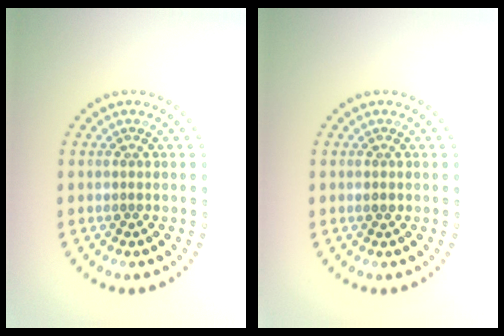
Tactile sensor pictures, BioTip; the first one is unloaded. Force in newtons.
{"total": 0.9, "press": 0.9, "slide": 0.1}